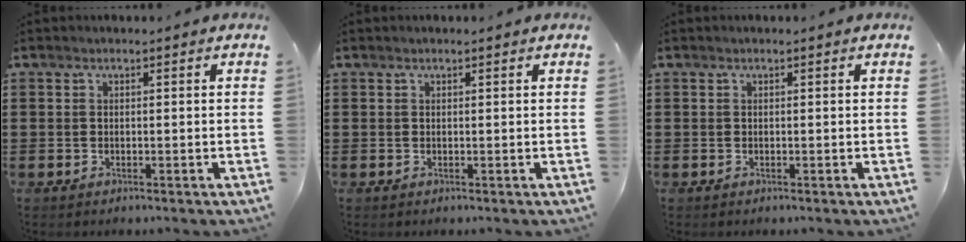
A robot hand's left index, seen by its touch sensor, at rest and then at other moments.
{"total": 0.0}
{"total": 0.0}